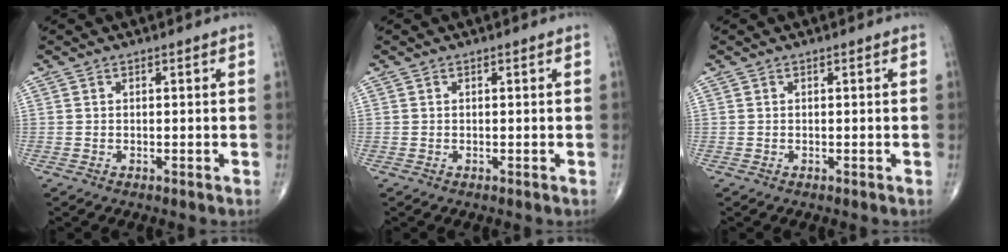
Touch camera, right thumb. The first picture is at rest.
{"total": 0.0}
{"total": 0.0}